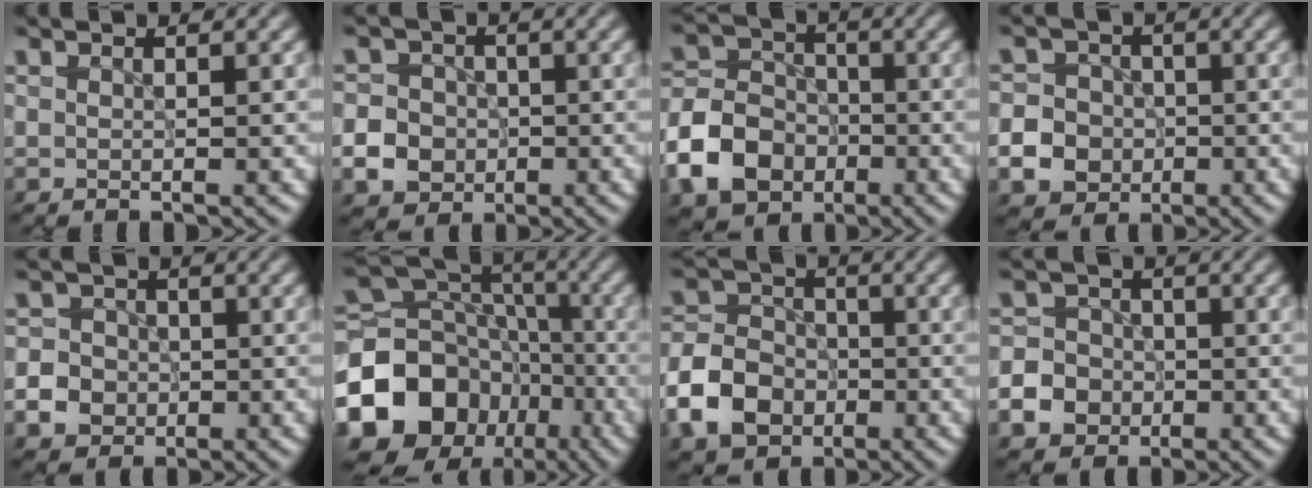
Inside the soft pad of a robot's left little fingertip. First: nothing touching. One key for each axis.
{"total": 5.2, "fx": -1.5, "fy": 4.7, "fz": 1.6, "tx": -0.022, "ty": -0.002, "tz": -0.046}
{"total": 7.8, "fx": -3.1, "fy": 6.1, "fz": 3.8, "tx": -0.085, "ty": -0.002, "tz": -0.072}
{"total": 7.8, "fx": -2.7, "fy": 7.0, "fz": 1.9, "tx": -0.040, "ty": -0.020, "tz": -0.069}
{"total": 4.9, "fx": -1.6, "fy": 4.4, "fz": 1.3, "tx": -0.011, "ty": -0.002, "tz": -0.046}
{"total": 17.7, "fx": -7.7, "fy": 14.1, "fz": 7.5, "tx": -0.170, "ty": -0.014, "tz": -0.130}
{"total": 7.0, "fx": -2.7, "fy": 5.4, "fz": 3.4, "tx": -0.074, "ty": 0.001, "tz": -0.066}
{"total": 6.0, "fx": -2.5, "fy": 5.2, "fz": 1.6, "tx": -0.021, "ty": -0.009, "tz": -0.065}